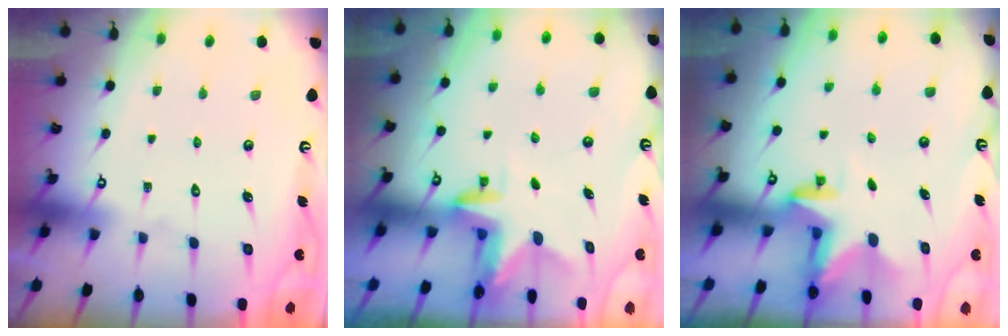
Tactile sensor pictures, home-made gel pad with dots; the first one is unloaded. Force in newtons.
{"total": 3.0, "press": 3.0, "slide": 0.2}
{"total": 2.8, "press": 2.8, "slide": 0.2}